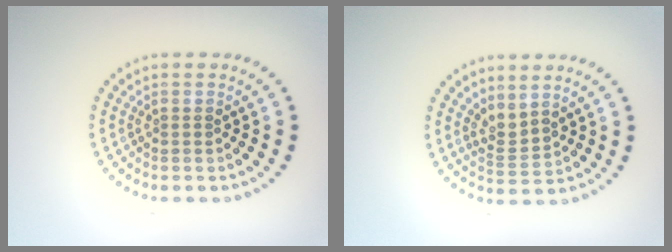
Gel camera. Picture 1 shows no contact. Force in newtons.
{"total": 2.2, "press": 1.6, "slide": 1.6}